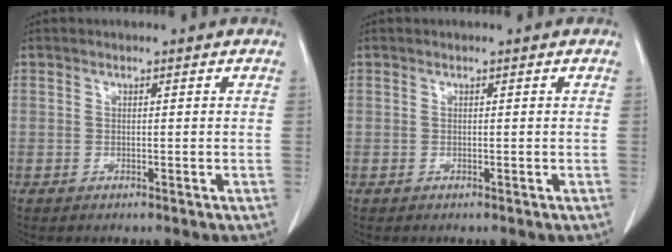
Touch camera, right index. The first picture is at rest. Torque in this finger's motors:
{"motor_torque": [0.00, 0.00, 0.00, 0.00]}